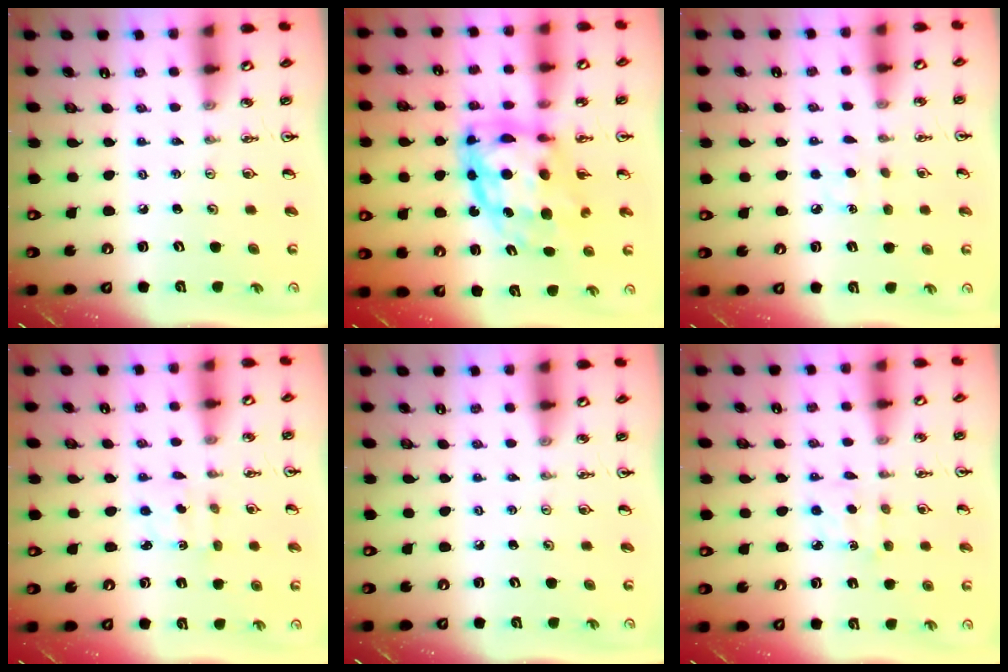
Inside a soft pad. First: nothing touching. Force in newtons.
{"total": 12.5, "press": 12.4, "slide": 1.5}
{"total": 4.7, "press": 4.7, "slide": 0.5}
{"total": 2.1, "press": 2.0, "slide": 0.6}
{"total": 0.0}
{"total": 3.8, "press": 3.8, "slide": 0.4}